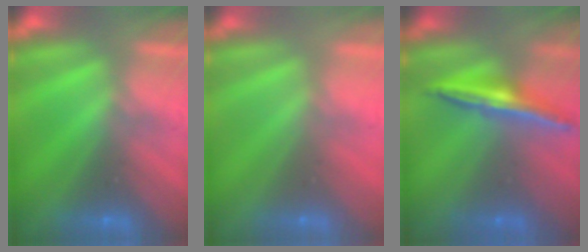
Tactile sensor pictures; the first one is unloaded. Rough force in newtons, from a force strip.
{"total": 2.9}
{"total": 1.5}